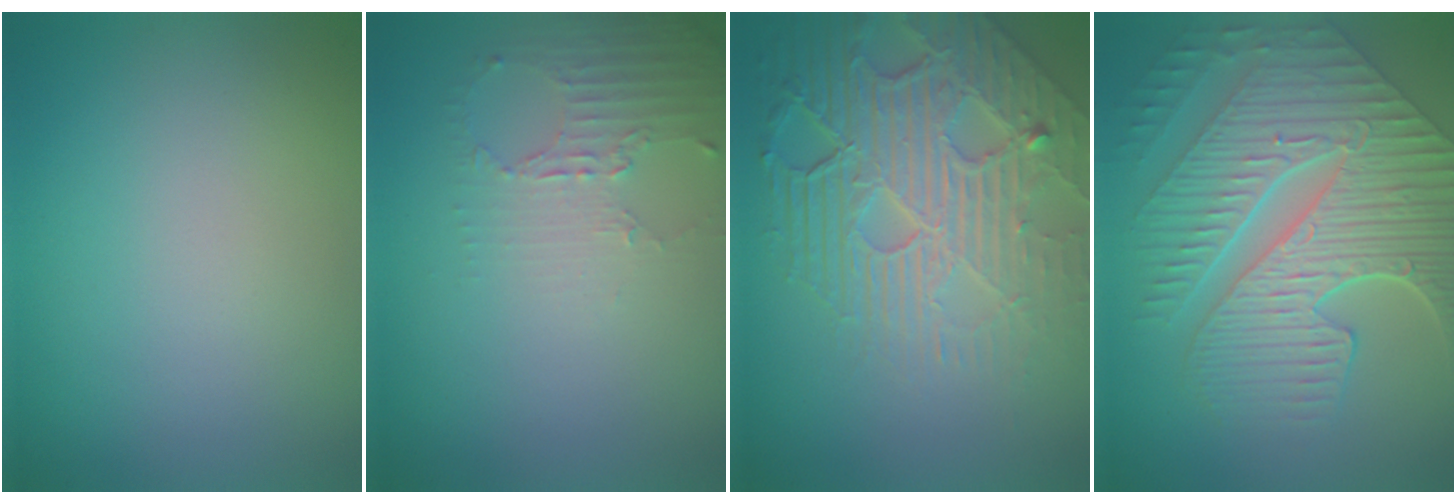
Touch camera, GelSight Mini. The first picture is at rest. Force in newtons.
{"total": 2.2, "press": 1.7, "slide": 1.5}
{"total": 8.7, "press": 5.9, "slide": 6.4}
{"total": 10.0, "press": 7.1, "slide": 7.0}